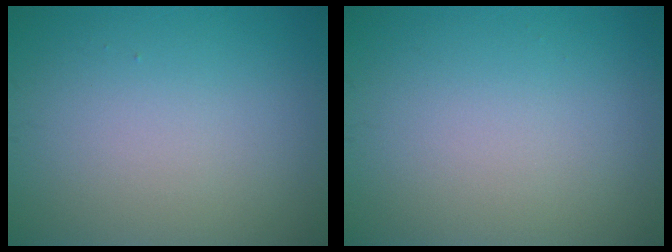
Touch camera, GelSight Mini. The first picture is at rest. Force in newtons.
{"total": 0.0}